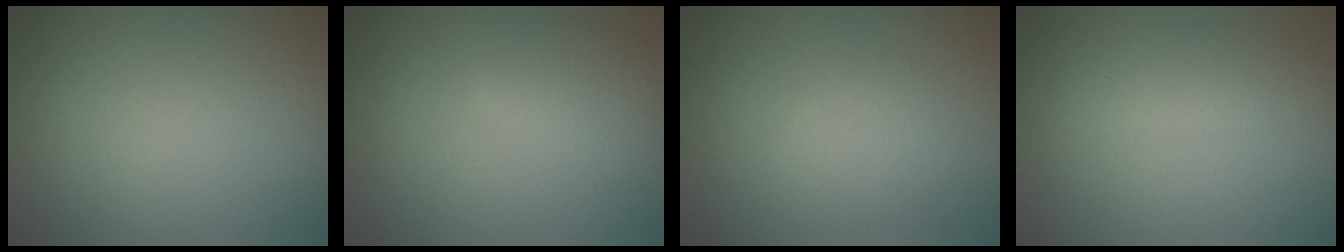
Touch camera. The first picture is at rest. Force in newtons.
{"total": 2.7, "press": 2.7, "slide": 0.1}
{"total": 1.7, "press": 1.7, "slide": 0.0}
{"total": 2.4, "press": 2.4, "slide": 0.1}